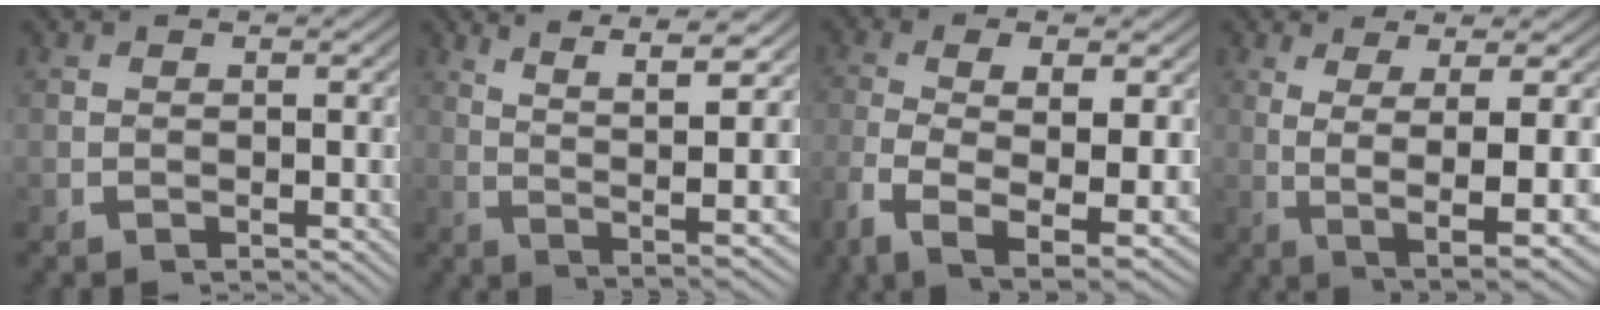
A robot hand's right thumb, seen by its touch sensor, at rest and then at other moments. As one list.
[{"total": 11.1, "force": [4.0, 4.7, 9.2], "torque": [-0.134, 0.009, 0.057]}, {"total": 9.1, "force": [-3.0, 4.1, 7.6], "torque": [-0.165, -0.039, -0.025]}, {"total": 7.8, "force": [-0.9, 2.6, 7.4], "torque": [-0.135, -0.020, 0.006]}]